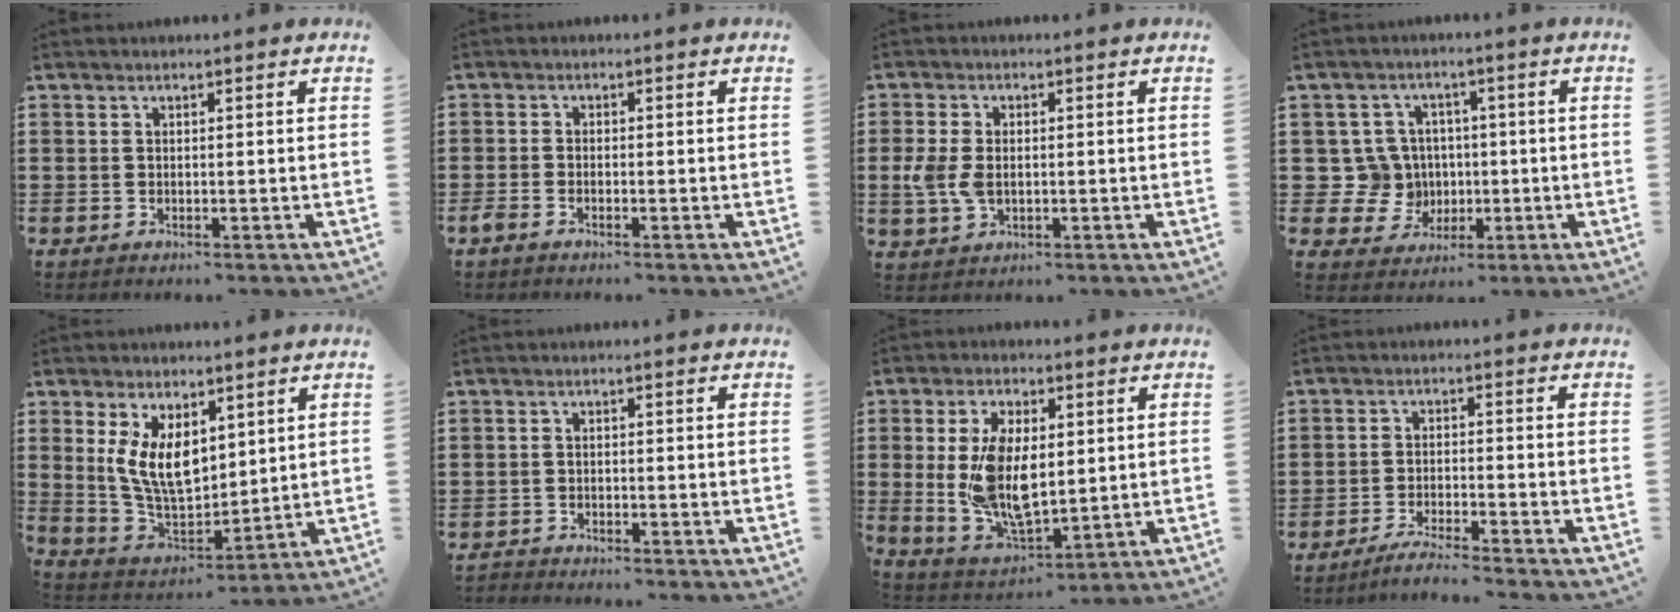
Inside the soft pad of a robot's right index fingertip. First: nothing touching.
{"total": 1.0, "force": [-0.8, 0.3, 0.5], "torque": [-0.019, -0.006, -0.017]}
{"total": 4.9, "force": [-0.2, 3.2, 3.7], "torque": [-0.101, -0.002, -0.010]}
{"total": 7.5, "force": [0.2, 7.2, 2.0], "torque": [-0.082, 0.015, 0.008]}
{"total": 8.4, "force": [3.4, 4.8, 5.9], "torque": [-0.142, -0.005, 0.065]}
{"total": 1.4, "force": [-1.4, 0.1, -0.2], "torque": [0.000, 0.003, -0.032]}
{"total": 11.3, "force": [1.3, 6.3, 9.2], "torque": [-0.192, 0.002, 0.025]}
{"total": 3.4, "force": [-3.2, -0.4, 0.9], "torque": [-0.017, -0.001, -0.064]}